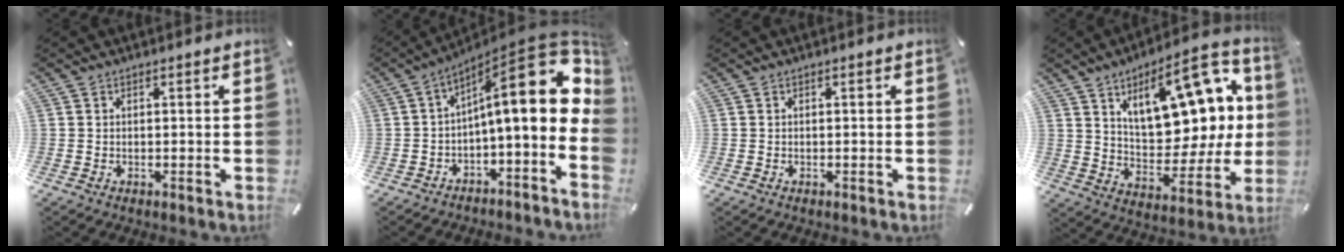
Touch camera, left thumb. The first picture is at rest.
{"total": 21.5, "force": [5.4, 7.4, 19.5], "torque": [-0.268, -0.049, 0.090]}
{"total": 0.0}
{"total": 20.1, "force": [9.4, 10.4, 14.4], "torque": [-0.200, -0.055, 0.159]}